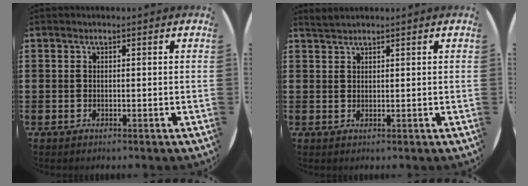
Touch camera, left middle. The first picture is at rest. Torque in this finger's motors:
{"motor_torque": [0.10, -0.09, -0.01, -0.01]}